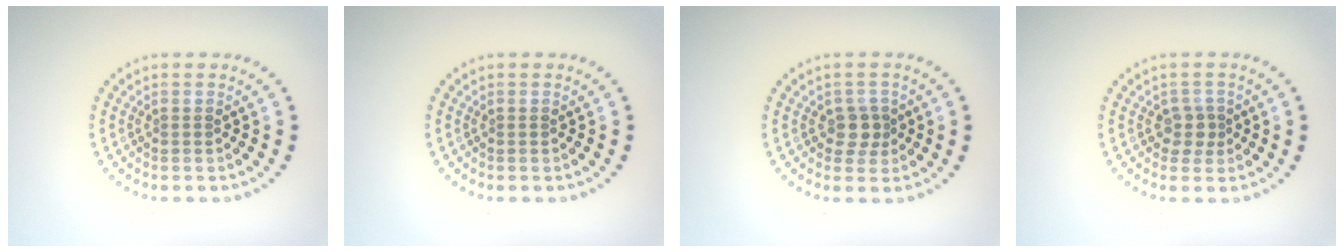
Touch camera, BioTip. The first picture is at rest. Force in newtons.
{"total": 0.0}
{"total": 1.9, "press": 1.7, "slide": 0.9}
{"total": 1.7, "press": 1.4, "slide": 1.0}